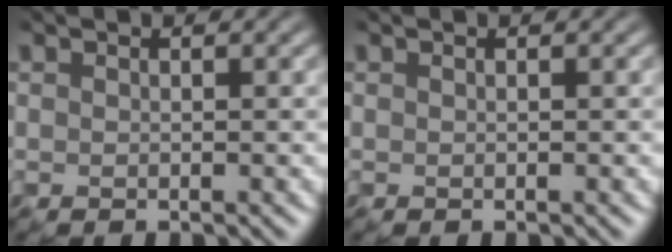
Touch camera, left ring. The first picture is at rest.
{"total": 0.0}